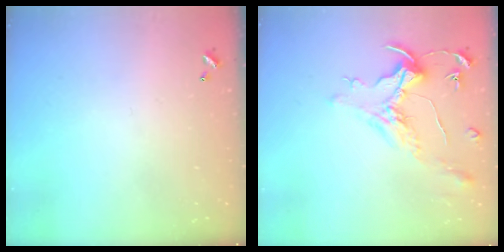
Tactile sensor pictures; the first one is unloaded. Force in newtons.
{"total": 1.6, "press": 1.4, "slide": 0.7}